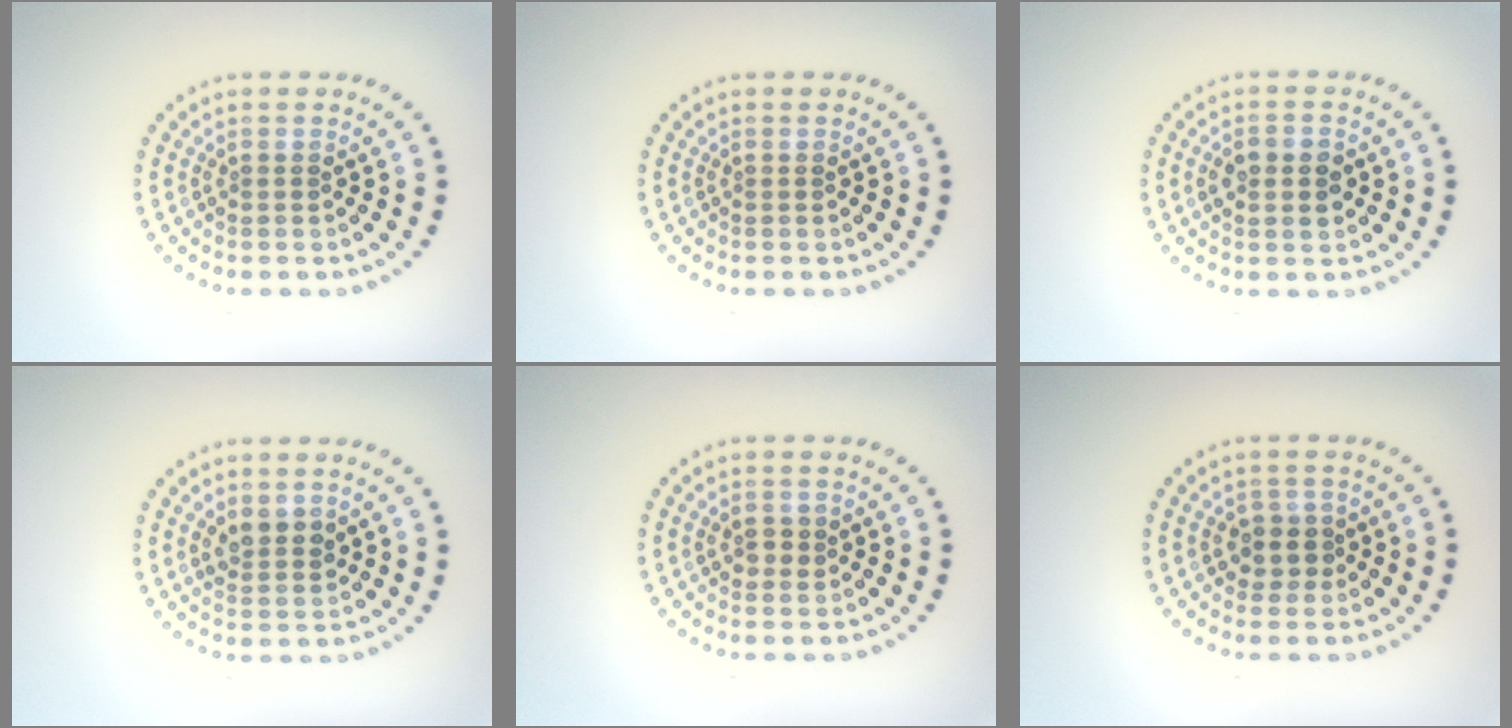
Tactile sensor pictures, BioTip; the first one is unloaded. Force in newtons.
{"total": 0.0}
{"total": 2.6, "press": 2.6, "slide": 0.2}
{"total": 2.0, "press": 1.8, "slide": 0.8}
{"total": 1.4, "press": 1.3, "slide": 0.2}
{"total": 2.1, "press": 1.8, "slide": 1.0}